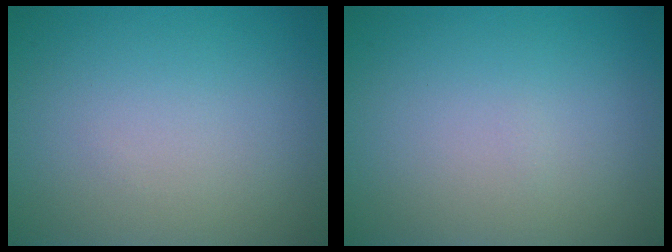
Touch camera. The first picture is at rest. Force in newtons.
{"total": 0.0}